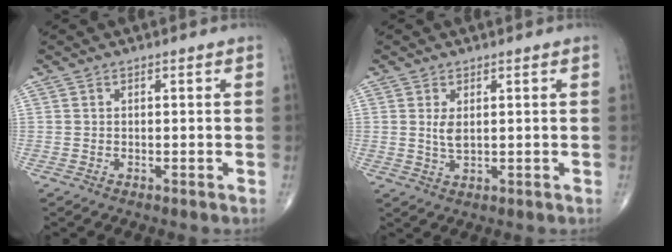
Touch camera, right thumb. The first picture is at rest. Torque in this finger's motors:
{"motor_torque": [0.19, 0.05, 0.00, -0.46, 0.00]}